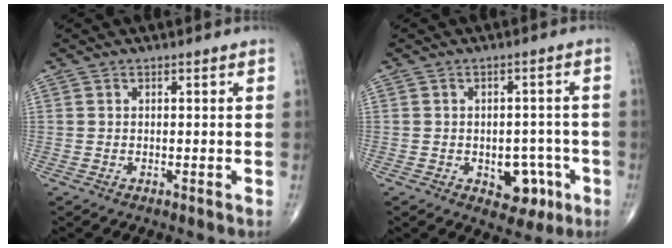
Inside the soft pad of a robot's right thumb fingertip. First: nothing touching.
{"total": 7.1, "force": [-2.6, 4.8, 4.6], "torque": [-0.024, 0.017, -0.026]}